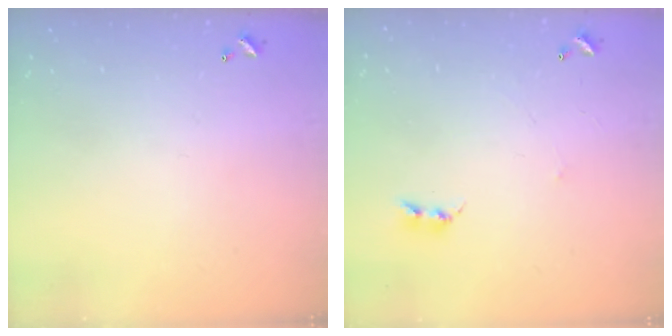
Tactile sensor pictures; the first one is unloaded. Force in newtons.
{"total": 2.4, "press": 2.4, "slide": 0.4}